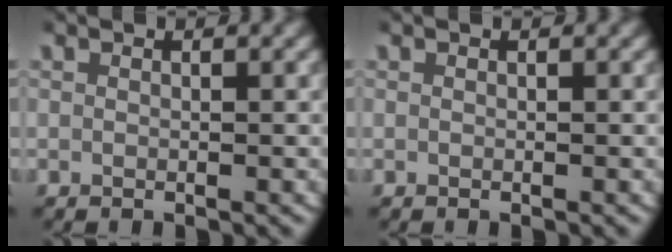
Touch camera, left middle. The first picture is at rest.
{"total": 0.0}